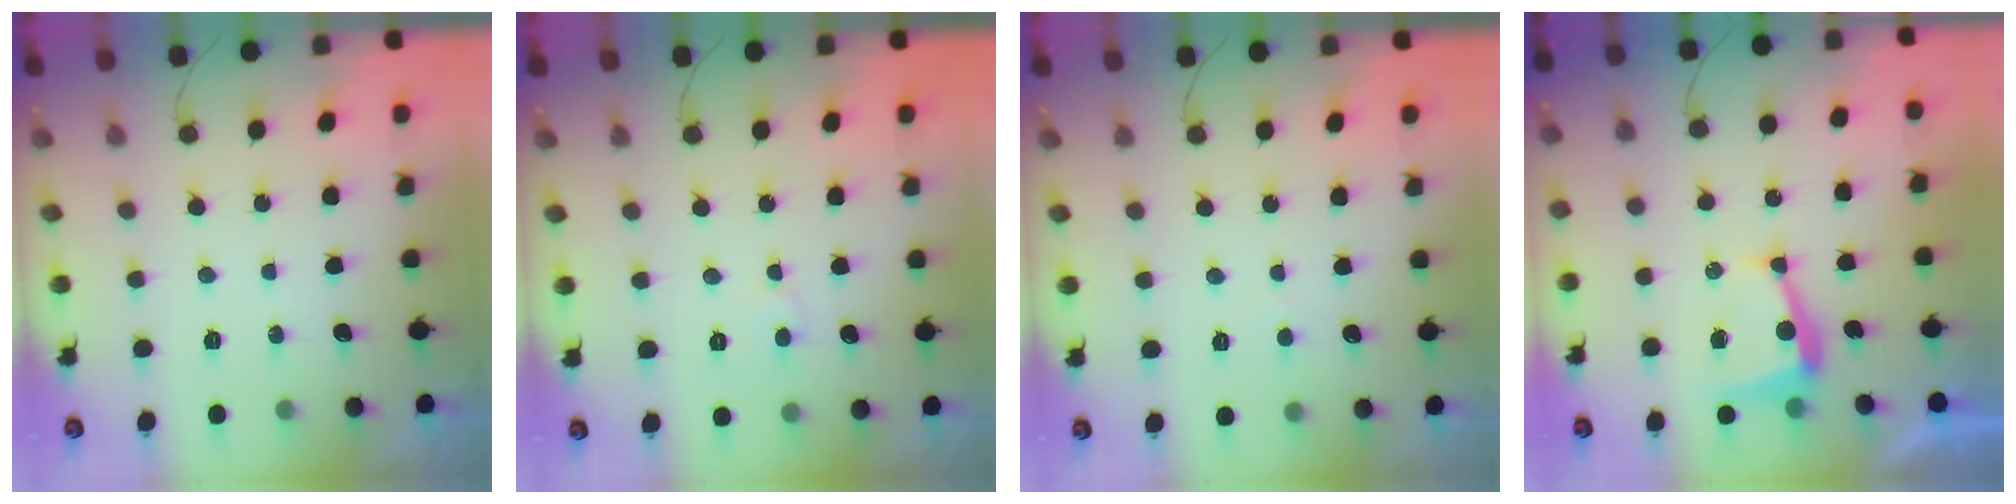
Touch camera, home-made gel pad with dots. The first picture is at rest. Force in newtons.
{"total": 3.8, "press": 3.8, "slide": 0.5}
{"total": 2.0, "press": 2.0, "slide": 0.1}
{"total": 5.6, "press": 5.6, "slide": 0.6}